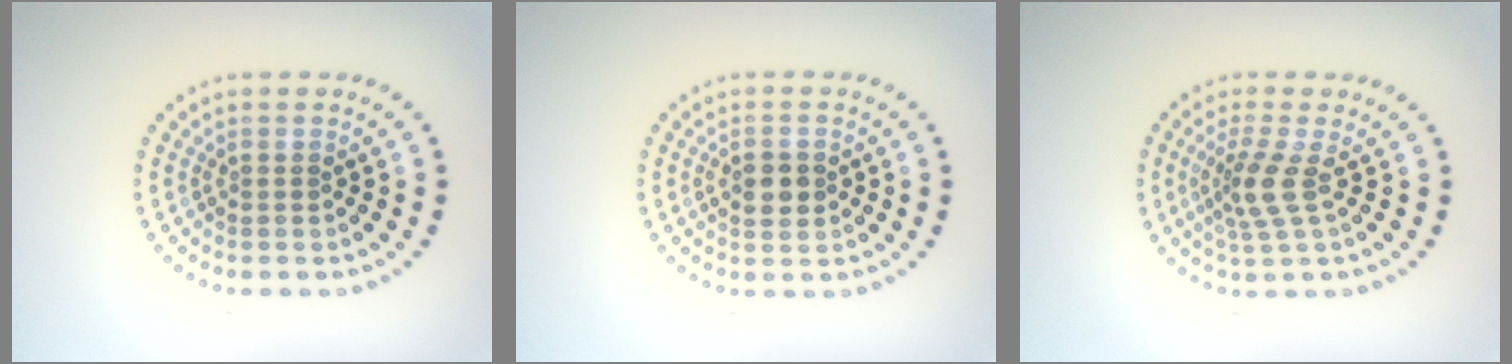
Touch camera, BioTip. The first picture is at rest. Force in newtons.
{"total": 2.8, "press": 2.8, "slide": 0.1}
{"total": 3.0, "press": 2.2, "slide": 2.0}